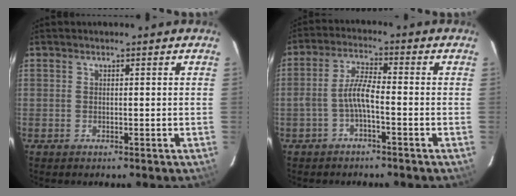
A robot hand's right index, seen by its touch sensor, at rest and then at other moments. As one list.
[{"total": 4.5, "force": [-2.0, 0.7, 4.0], "torque": [-0.089, 0.012, -0.038]}]